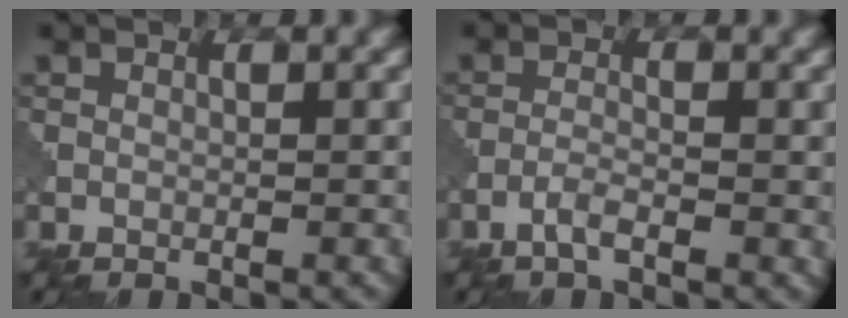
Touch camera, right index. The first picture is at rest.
{"total": 1.9, "force": [-1.1, 0.4, 1.5], "torque": [-0.033, 0.005, -0.027]}